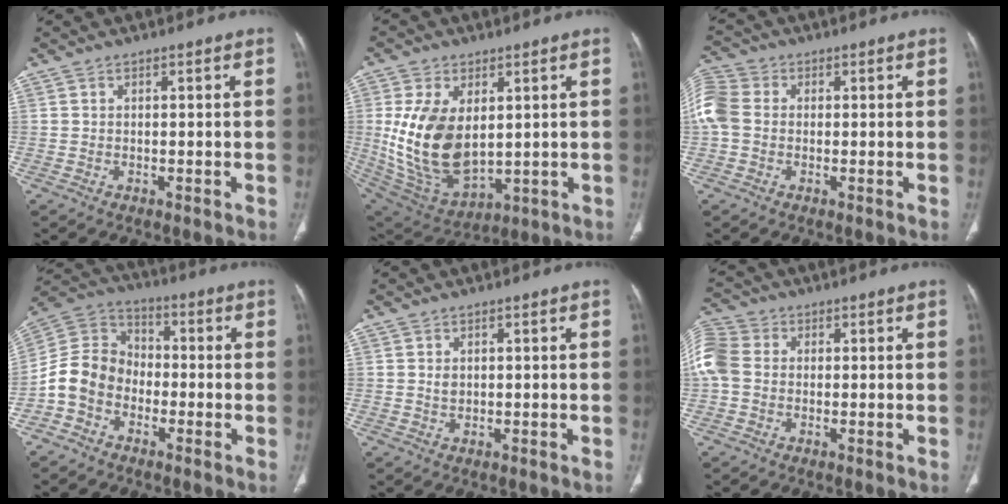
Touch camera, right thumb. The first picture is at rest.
{"total": 17.5, "force": [1.9, 10.5, 13.9], "torque": [-0.251, -0.017, 0.063]}
{"total": 8.1, "force": [0.2, 6.4, 5.0], "torque": [-0.126, 0.022, -0.001]}
{"total": 10.3, "force": [-3.7, 8.3, 4.9], "torque": [-0.085, 0.048, -0.084]}
{"total": 1.2, "force": [0.3, 0.9, 0.7], "torque": [-0.005, -0.001, 0.008]}
{"total": 10.0, "force": [0.7, 8.1, 5.7], "torque": [-0.146, 0.027, 0.010]}